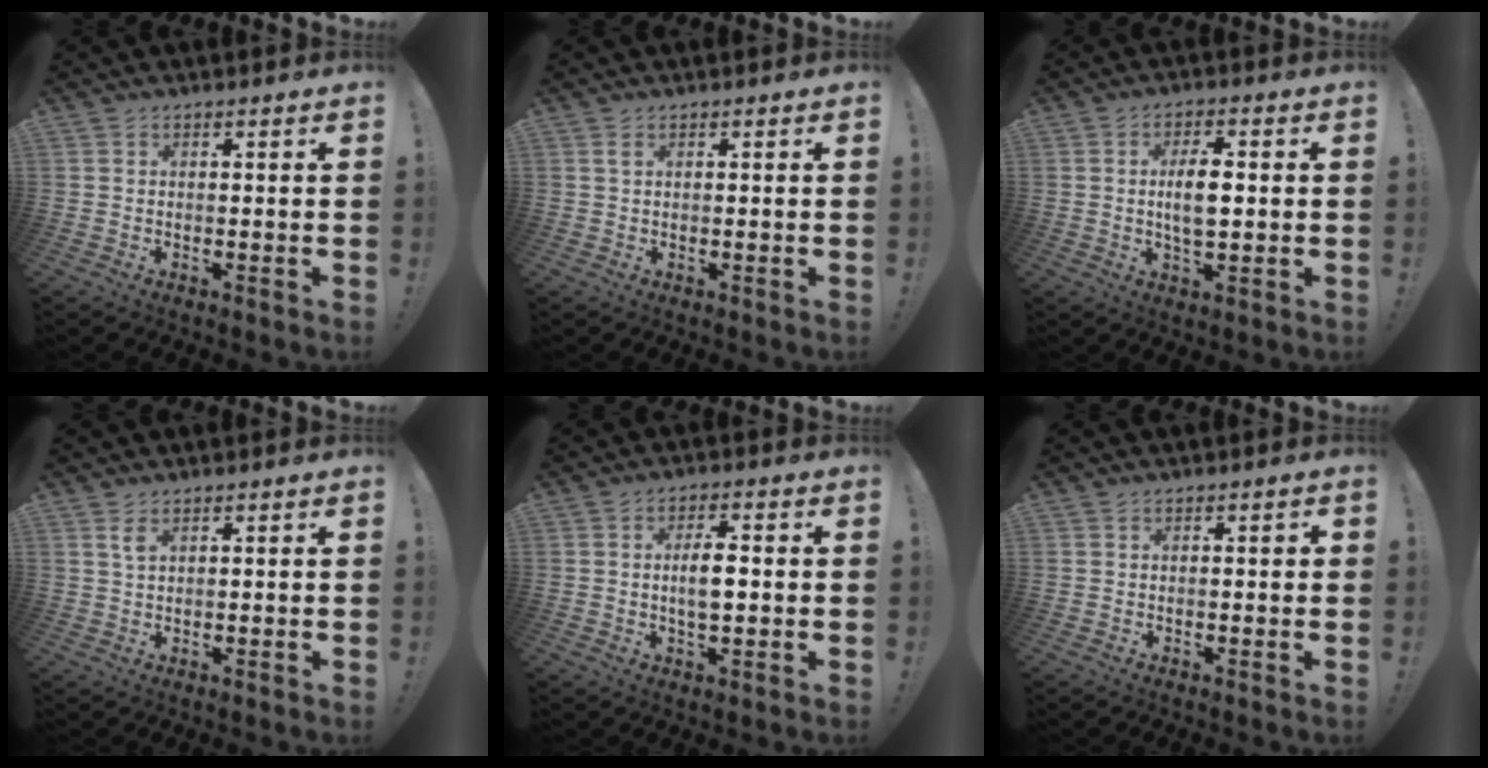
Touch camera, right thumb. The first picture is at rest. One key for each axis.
{"total": 1.1, "fx": 0.6, "fy": 0.3, "fz": 0.9, "tx": -0.012, "ty": 0.000, "tz": 0.009}
{"total": 7.8, "fx": 0.3, "fy": 3.4, "fz": 7.0, "tx": -0.126, "ty": -0.005, "tz": -0.005}
{"total": 2.6, "fx": 1.3, "fy": 1.0, "fz": 2.0, "tx": -0.031, "ty": -0.003, "tz": 0.020}
{"total": 6.6, "fx": -0.1, "fy": 2.7, "fz": 6.0, "tx": -0.108, "ty": -0.001, "tz": -0.008}
{"total": 0.9, "fx": 0.1, "fy": 0.2, "fz": 0.8, "tx": -0.007, "ty": -0.002, "tz": 0.000}